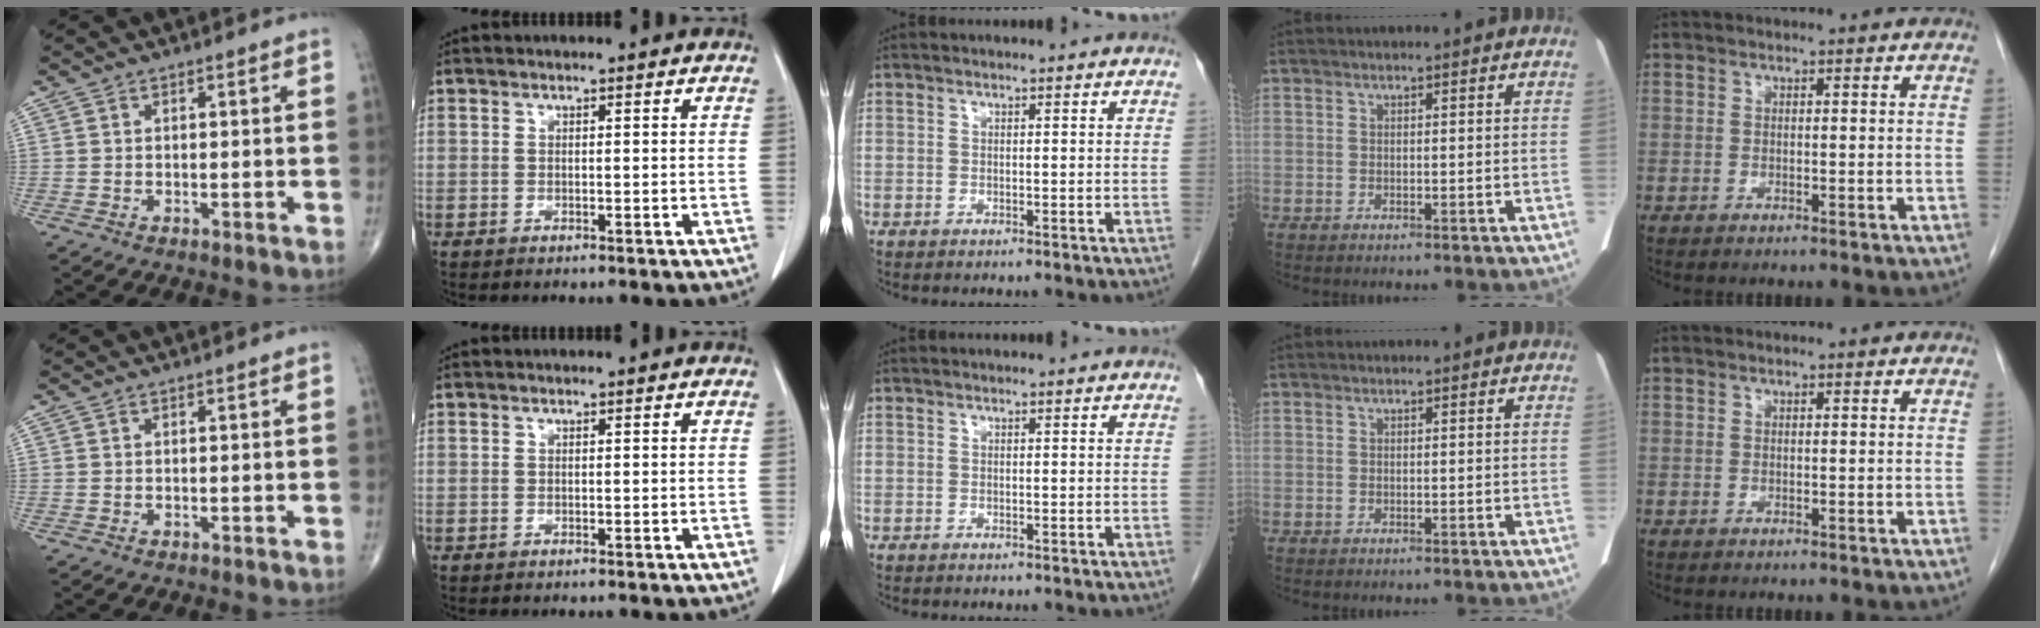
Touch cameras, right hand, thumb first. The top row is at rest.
{}